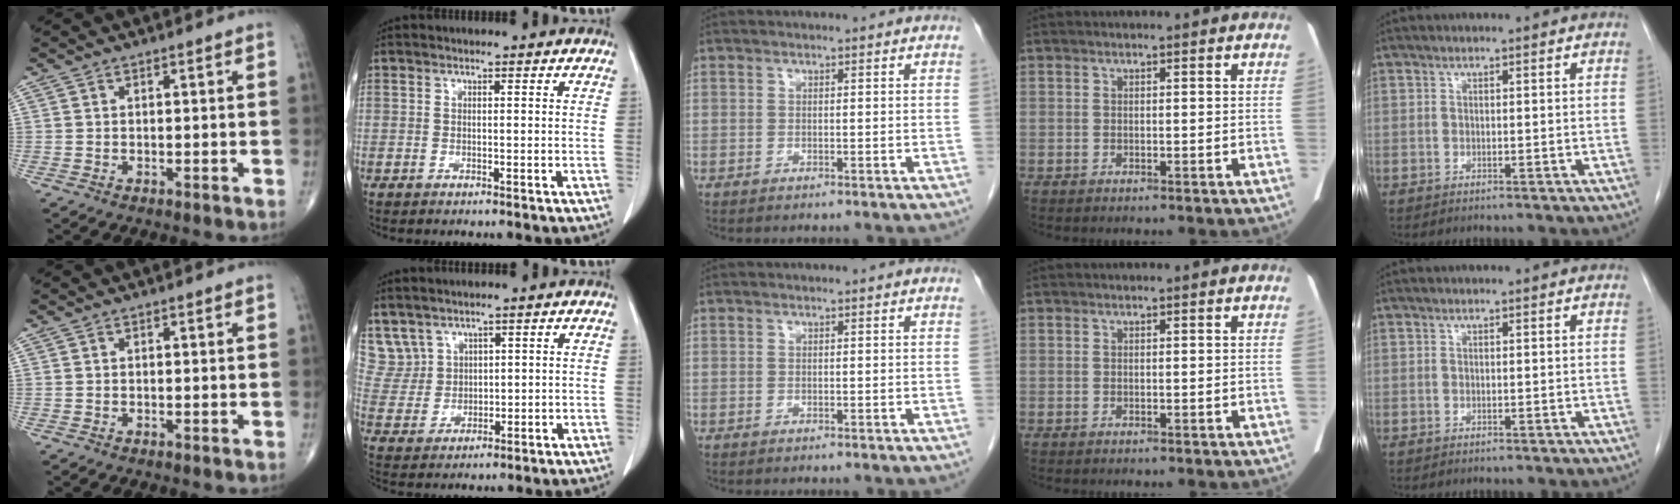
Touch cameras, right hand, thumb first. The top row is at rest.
{"index": {"total": 6.9, "force": [4.7, 5.0, 0.2], "torque": [-0.008, 0.019, 0.113]}}